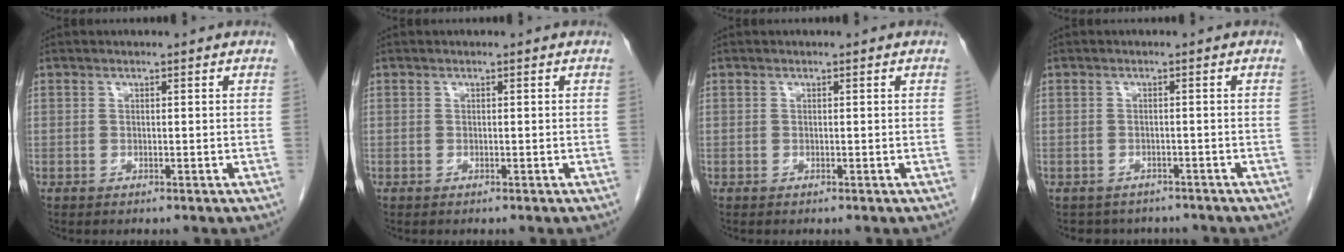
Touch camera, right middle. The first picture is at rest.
{"total": 0.0}
{"total": 0.0}
{"total": 5.4, "force": [-4.7, 2.7, 0.4], "torque": [-0.001, 0.006, -0.054]}